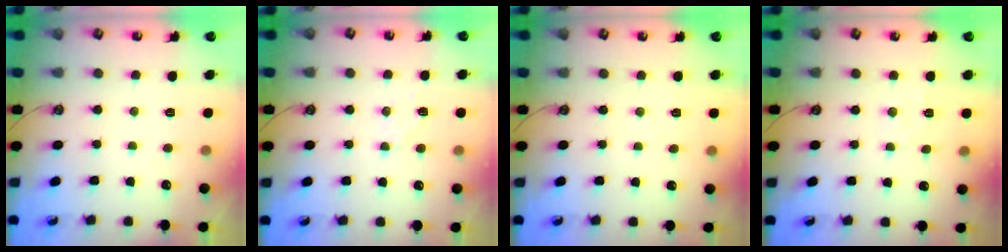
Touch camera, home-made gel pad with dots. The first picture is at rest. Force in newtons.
{"total": 4.9, "press": 4.8, "slide": 0.8}
{"total": 2.6, "press": 2.6, "slide": 0.4}
{"total": 4.2, "press": 4.2, "slide": 0.5}